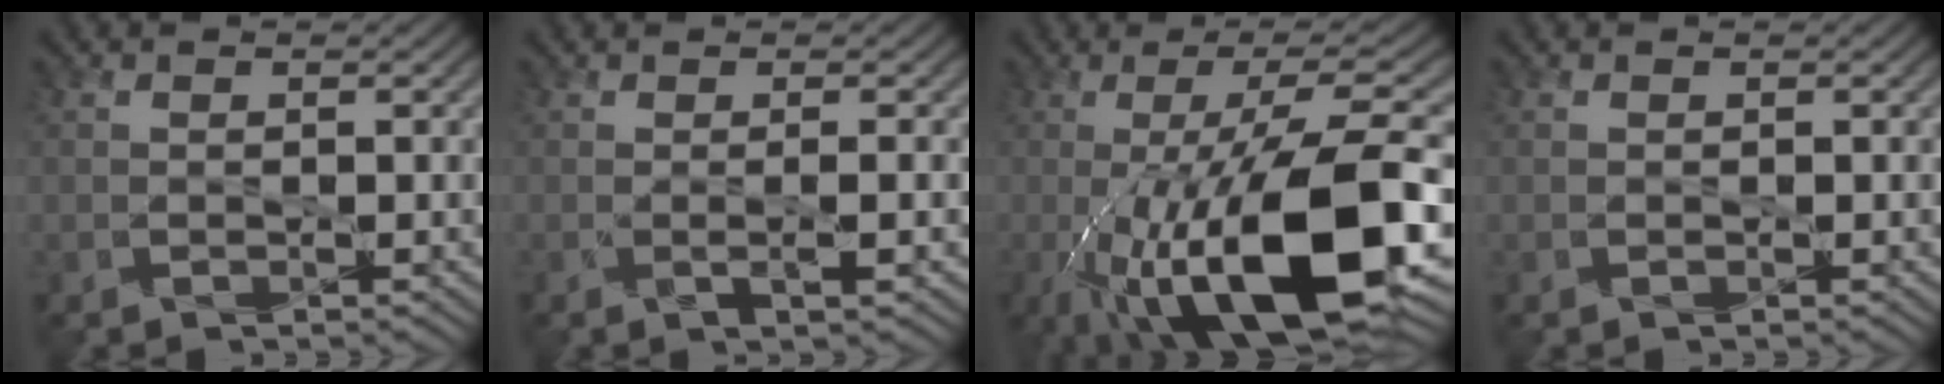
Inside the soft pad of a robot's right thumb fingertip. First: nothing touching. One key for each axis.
{"total": 2.0, "fx": 0.0, "fy": 0.4, "fz": 2.0, "tx": -0.034, "ty": 0.003, "tz": -0.005}
{"total": 18.7, "fx": -6.4, "fy": 5.6, "fz": 16.7, "tx": -0.279, "ty": -0.003, "tz": -0.107}
{"total": 0.0}